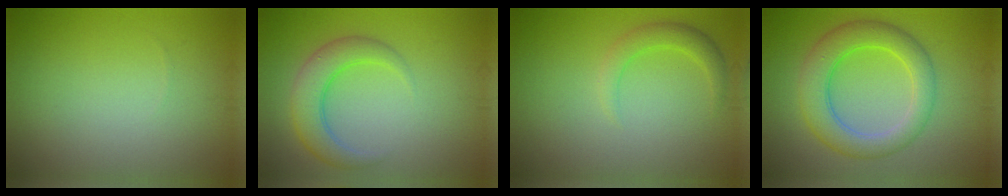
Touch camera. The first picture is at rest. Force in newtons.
{"total": 4.3, "press": 4.3, "slide": 0.2}
{"total": 2.1, "press": 2.1, "slide": 0.1}
{"total": 5.9, "press": 5.9, "slide": 0.2}